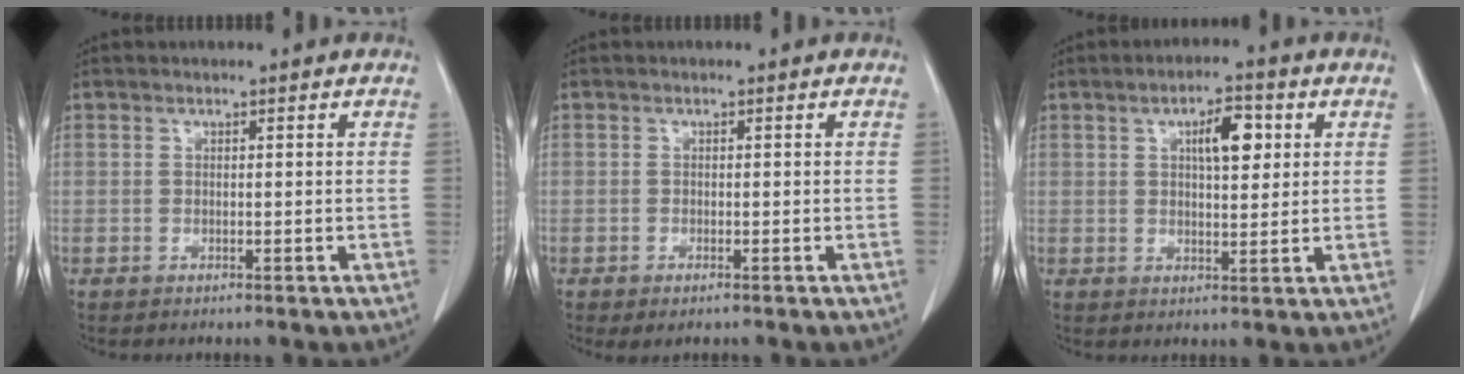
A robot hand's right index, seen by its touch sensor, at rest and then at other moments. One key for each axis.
{"total": 1.5, "fx": -1.0, "fy": 0.4, "fz": 1.0, "tx": -0.014, "ty": -0.005, "tz": -0.013}
{"total": 5.9, "fx": 2.0, "fy": 2.0, "fz": 5.2, "tx": -0.085, "ty": 0.008, "tz": 0.034}